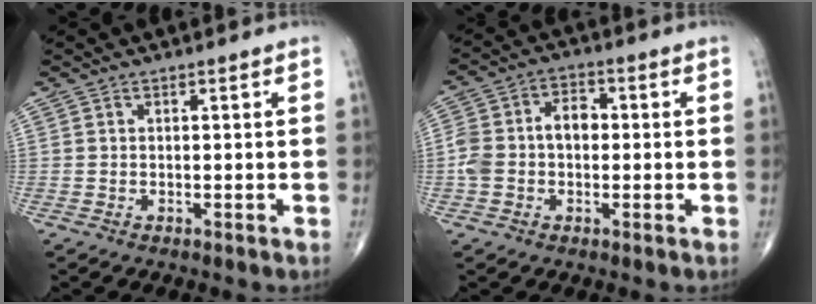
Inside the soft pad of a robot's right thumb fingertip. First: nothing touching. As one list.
[{"total": 8.5, "force": [-0.4, 5.9, 6.0], "torque": [-0.114, 0.034, -0.012]}]